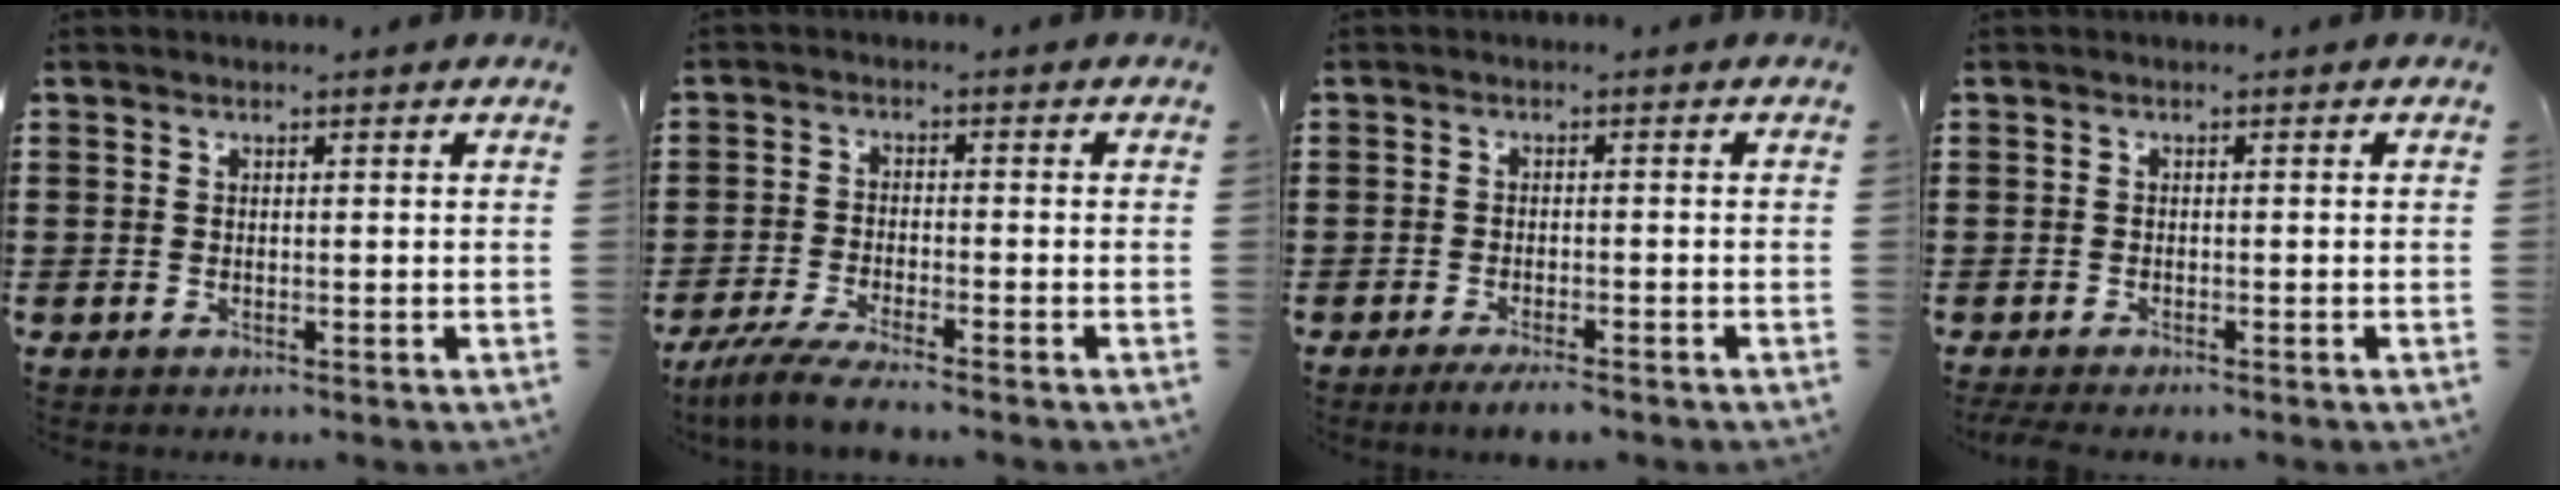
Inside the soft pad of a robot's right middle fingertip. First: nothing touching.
{"total": 4.4, "force": [-3.9, -0.1, 1.9], "torque": [-0.054, -0.015, -0.080]}
{"total": 2.1, "force": [-1.7, 0.2, 1.2], "torque": [-0.021, 0.002, -0.032]}
{"total": 0.8, "force": [-0.7, 0.1, 0.2], "torque": [-0.007, -0.004, -0.013]}